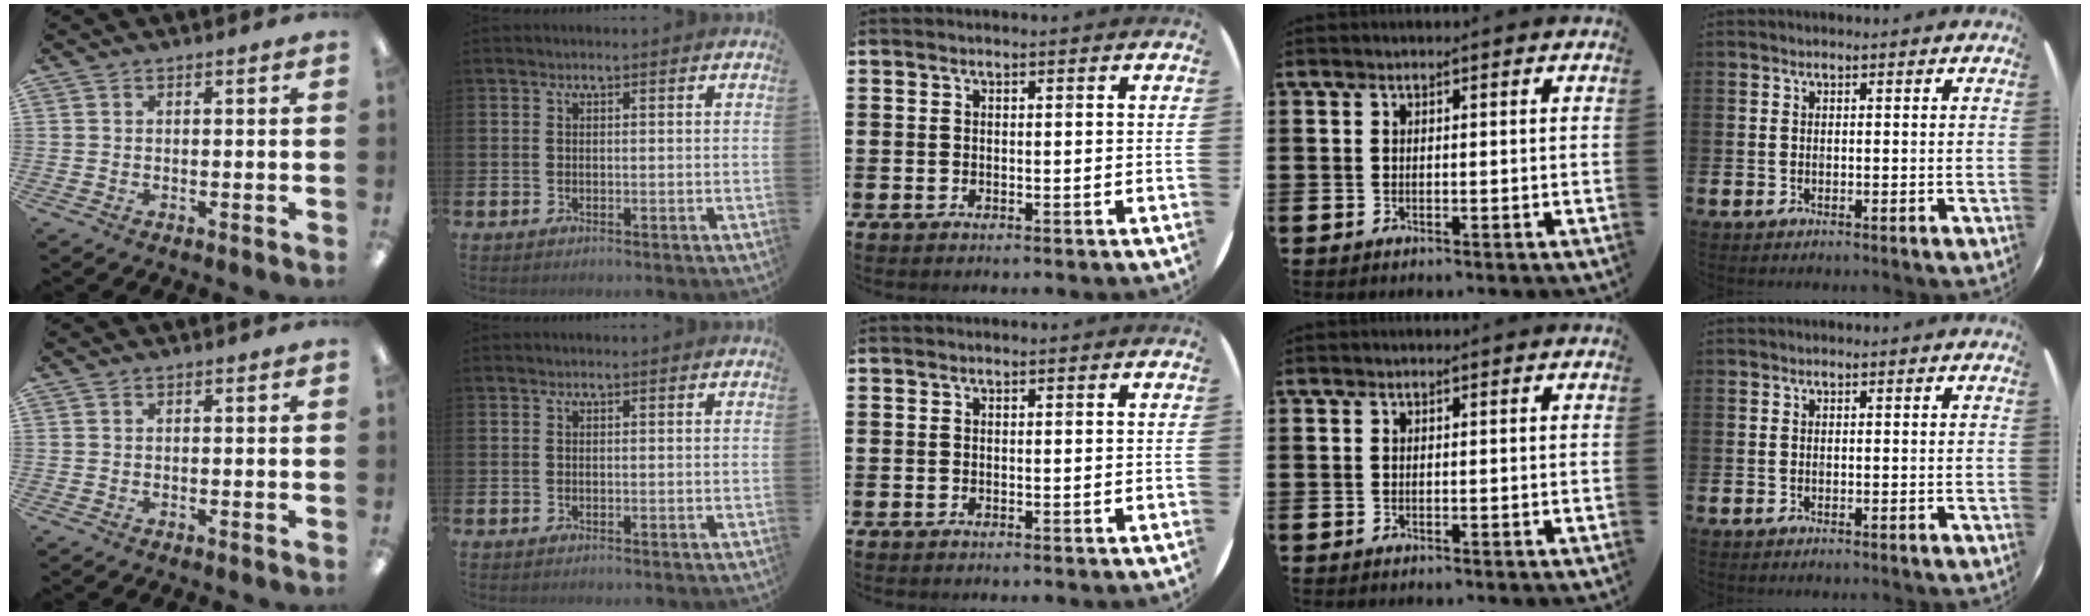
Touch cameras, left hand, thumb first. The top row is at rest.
{}